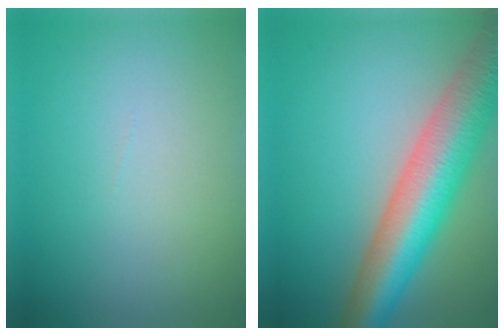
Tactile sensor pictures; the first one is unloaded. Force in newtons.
{"total": 11.0, "press": 10.9, "slide": 0.5}